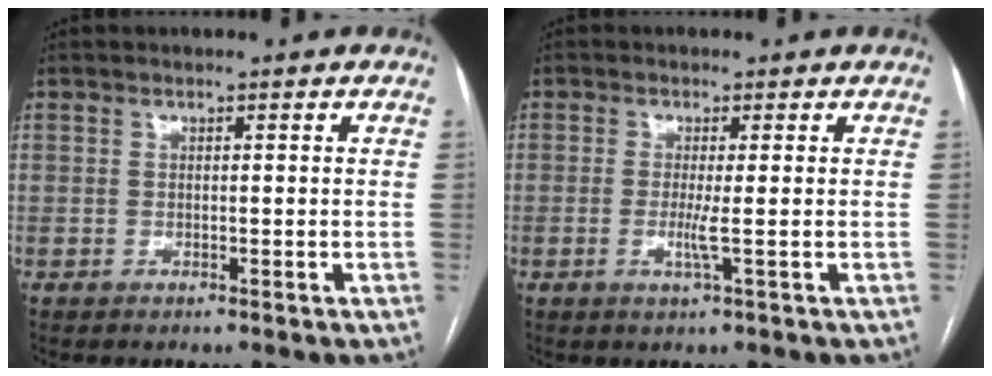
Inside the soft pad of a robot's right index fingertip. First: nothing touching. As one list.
[{"total": 2.4, "force": [-0.4, -0.5, 2.4], "torque": [-0.050, -0.005, -0.008]}]